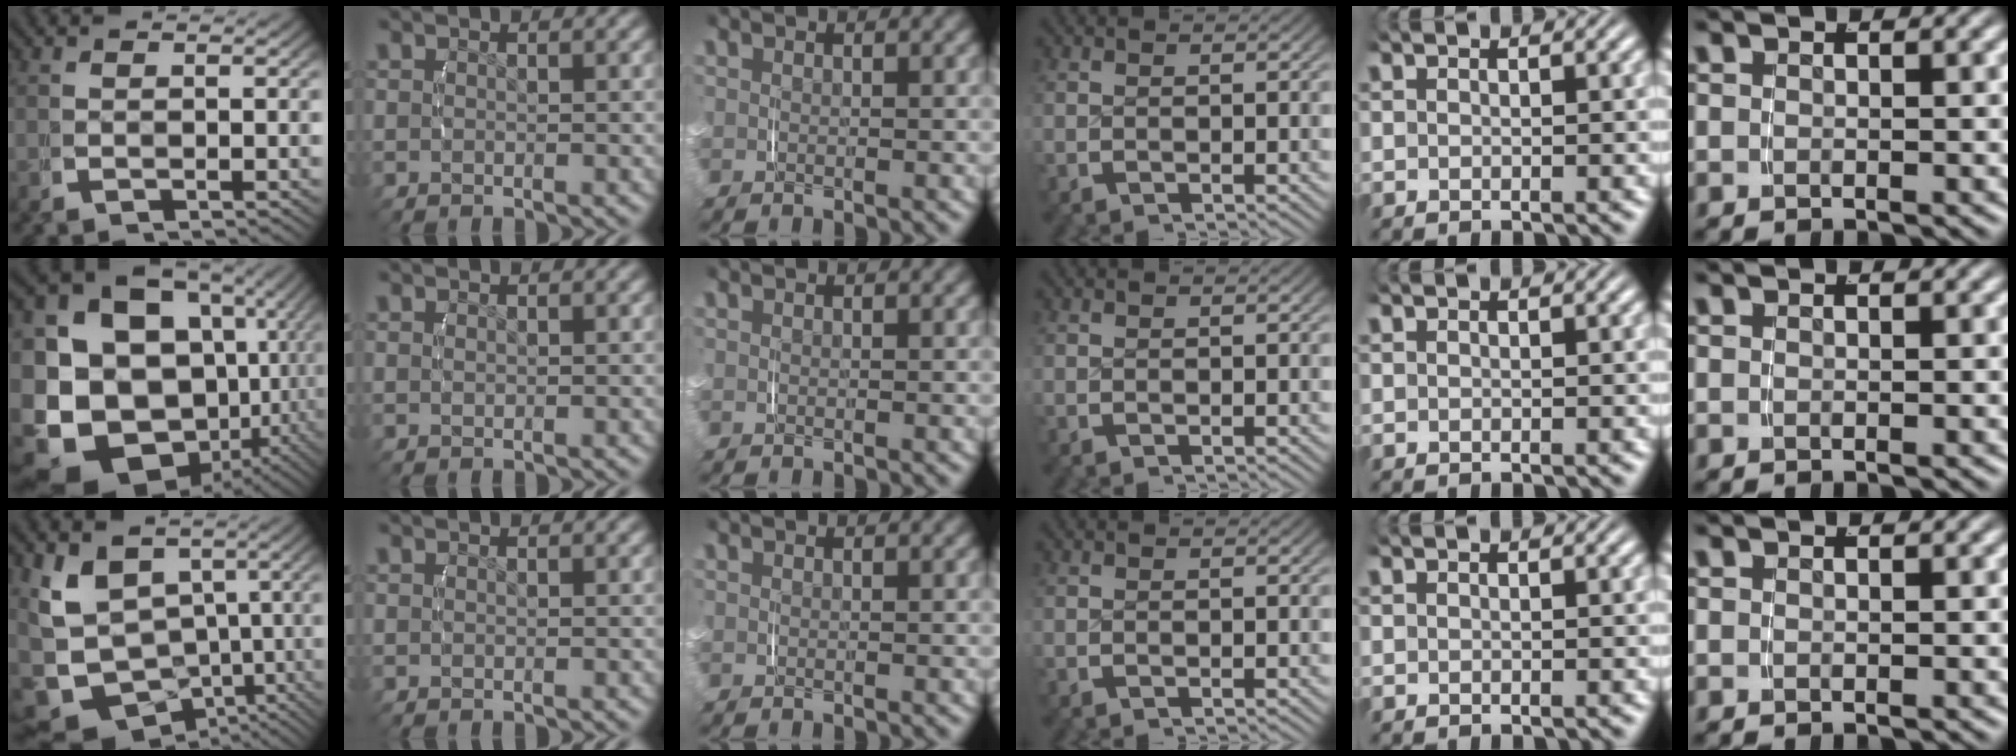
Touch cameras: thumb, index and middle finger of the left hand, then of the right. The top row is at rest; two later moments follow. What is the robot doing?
{"motion": "lift_and_place", "object": "backpack"}